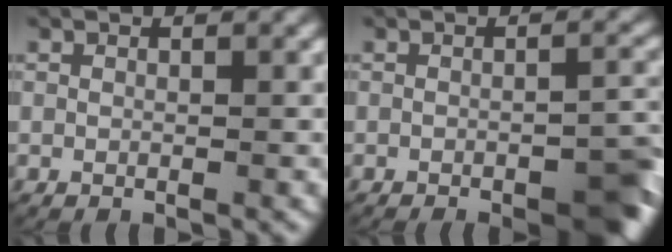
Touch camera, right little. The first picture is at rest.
{"total": 5.0, "force": [-2.7, 1.9, 3.7], "torque": [-0.034, -0.004, -0.040]}